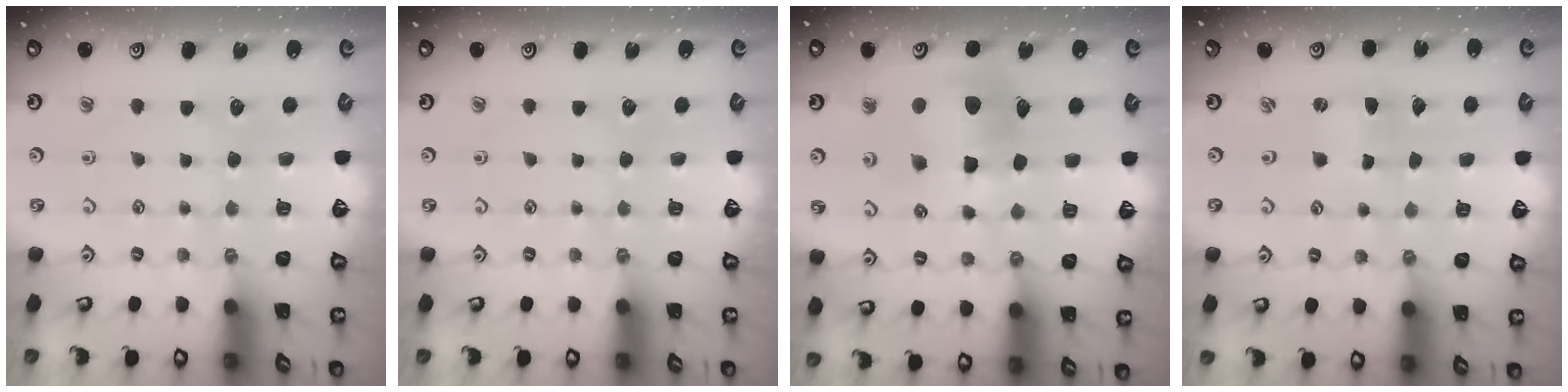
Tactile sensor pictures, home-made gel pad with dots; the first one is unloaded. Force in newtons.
{"total": 0.0}
{"total": 11.2, "press": 11.1, "slide": 1.5}
{"total": 0.0}